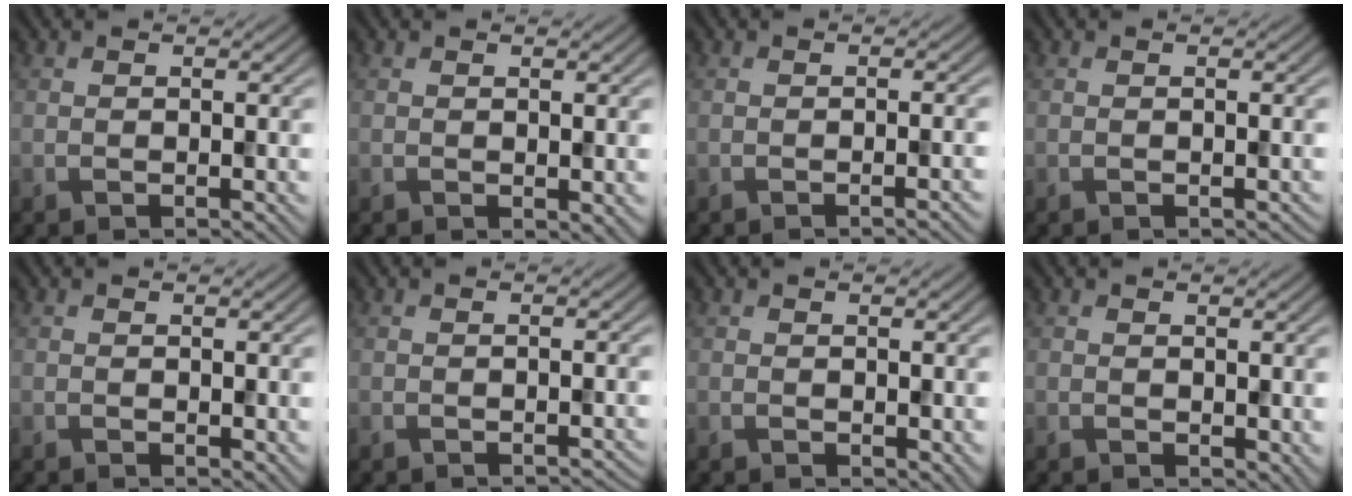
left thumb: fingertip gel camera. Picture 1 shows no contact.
{"total": 1.1, "force": [0.0, 0.6, 0.9], "torque": [-0.010, -0.004, 0.003]}
{"total": 1.5, "force": [-0.7, 0.3, 1.3], "torque": [-0.009, 0.003, -0.015]}
{"total": 0.0}
{"total": 0.7, "force": [0.2, 0.5, 0.5], "torque": [-0.004, -0.003, 0.006]}
{"total": 0.6, "force": [-0.5, 0.2, 0.3], "torque": [-0.002, -0.003, -0.005]}
{"total": 1.1, "force": [0.1, 0.7, 0.9], "torque": [-0.010, -0.004, 0.006]}
{"total": 1.4, "force": [0.4, 1.0, 0.9], "torque": [-0.013, -0.005, 0.011]}